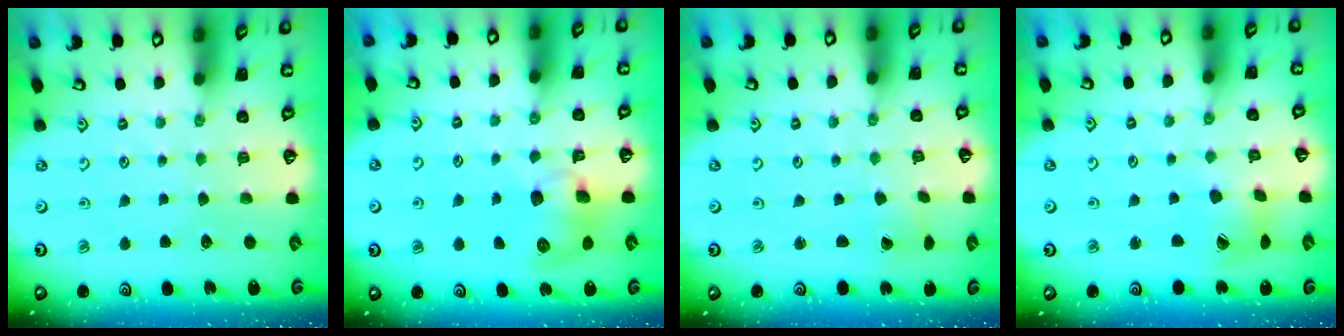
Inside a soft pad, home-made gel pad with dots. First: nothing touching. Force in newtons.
{"total": 9.1, "press": 9.1, "slide": 0.6}
{"total": 1.6, "press": 1.6, "slide": 0.1}
{"total": 7.4, "press": 7.3, "slide": 1.0}